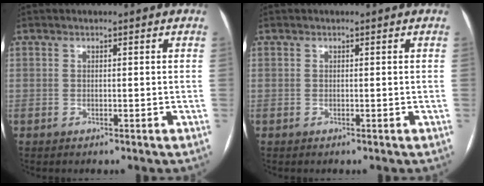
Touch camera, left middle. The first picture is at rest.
{"total": 0.0}